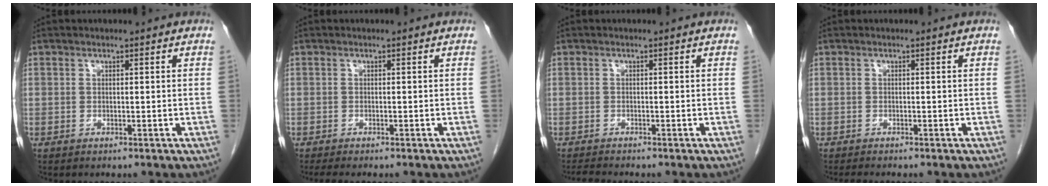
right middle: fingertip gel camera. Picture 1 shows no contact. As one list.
[{"total": 3.2, "force": [-2.7, 0.4, 1.7], "torque": [-0.021, -0.007, -0.037]}, {"total": 2.0, "force": [-1.9, -0.2, 0.6], "torque": [-0.015, -0.008, -0.033]}, {"total": 2.2, "force": [-2.0, 0.3, 1.1], "torque": [-0.017, -0.005, -0.025]}]